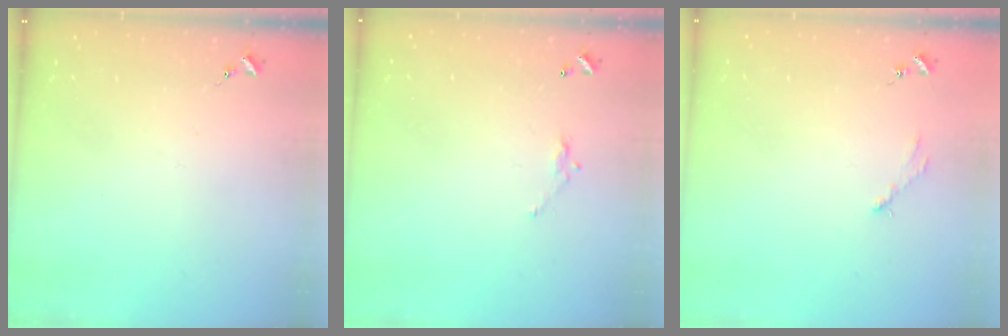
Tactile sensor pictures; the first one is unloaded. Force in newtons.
{"total": 4.8, "press": 4.8, "slide": 0.3}
{"total": 2.8, "press": 2.8, "slide": 0.4}